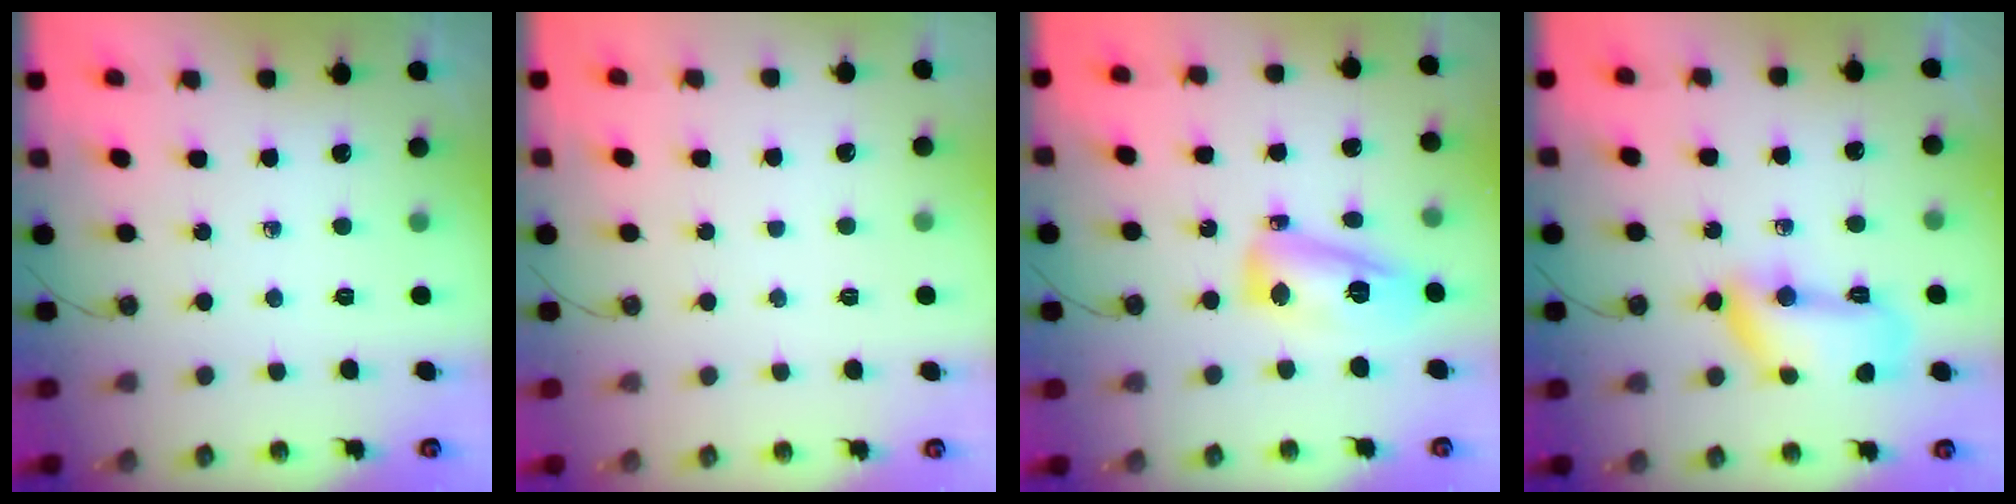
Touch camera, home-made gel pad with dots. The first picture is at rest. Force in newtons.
{"total": 1.2, "press": 1.2, "slide": 0.0}
{"total": 14.1, "press": 14.1, "slide": 1.3}
{"total": 13.2, "press": 13.2, "slide": 0.9}